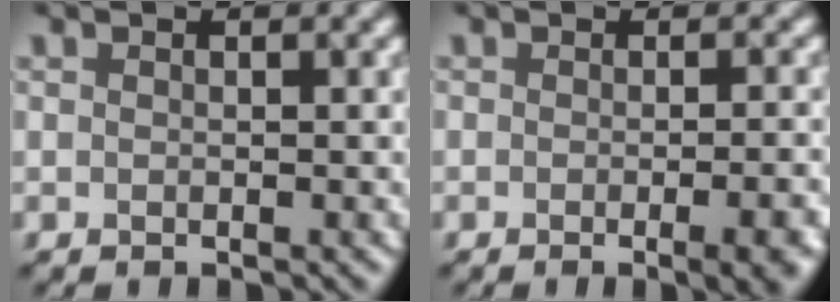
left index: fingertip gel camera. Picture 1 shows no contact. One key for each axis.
{"total": 5.6, "fx": -2.0, "fy": 2.1, "fz": 4.8, "tx": -0.034, "ty": 0.003, "tz": -0.016}